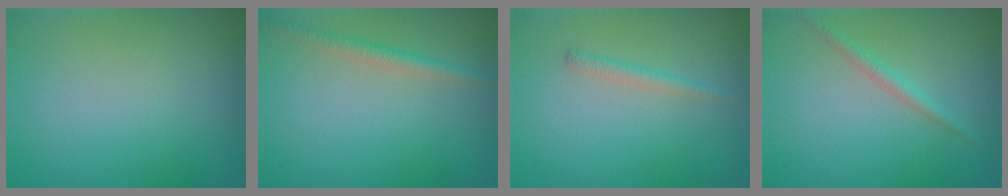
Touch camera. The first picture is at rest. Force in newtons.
{"total": 1.8, "press": 1.8, "slide": 0.1}
{"total": 1.2, "press": 1.2, "slide": 0.1}
{"total": 1.5, "press": 1.5, "slide": 0.0}